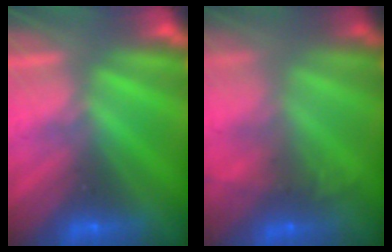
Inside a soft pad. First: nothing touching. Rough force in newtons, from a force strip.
{"total": 7.5}